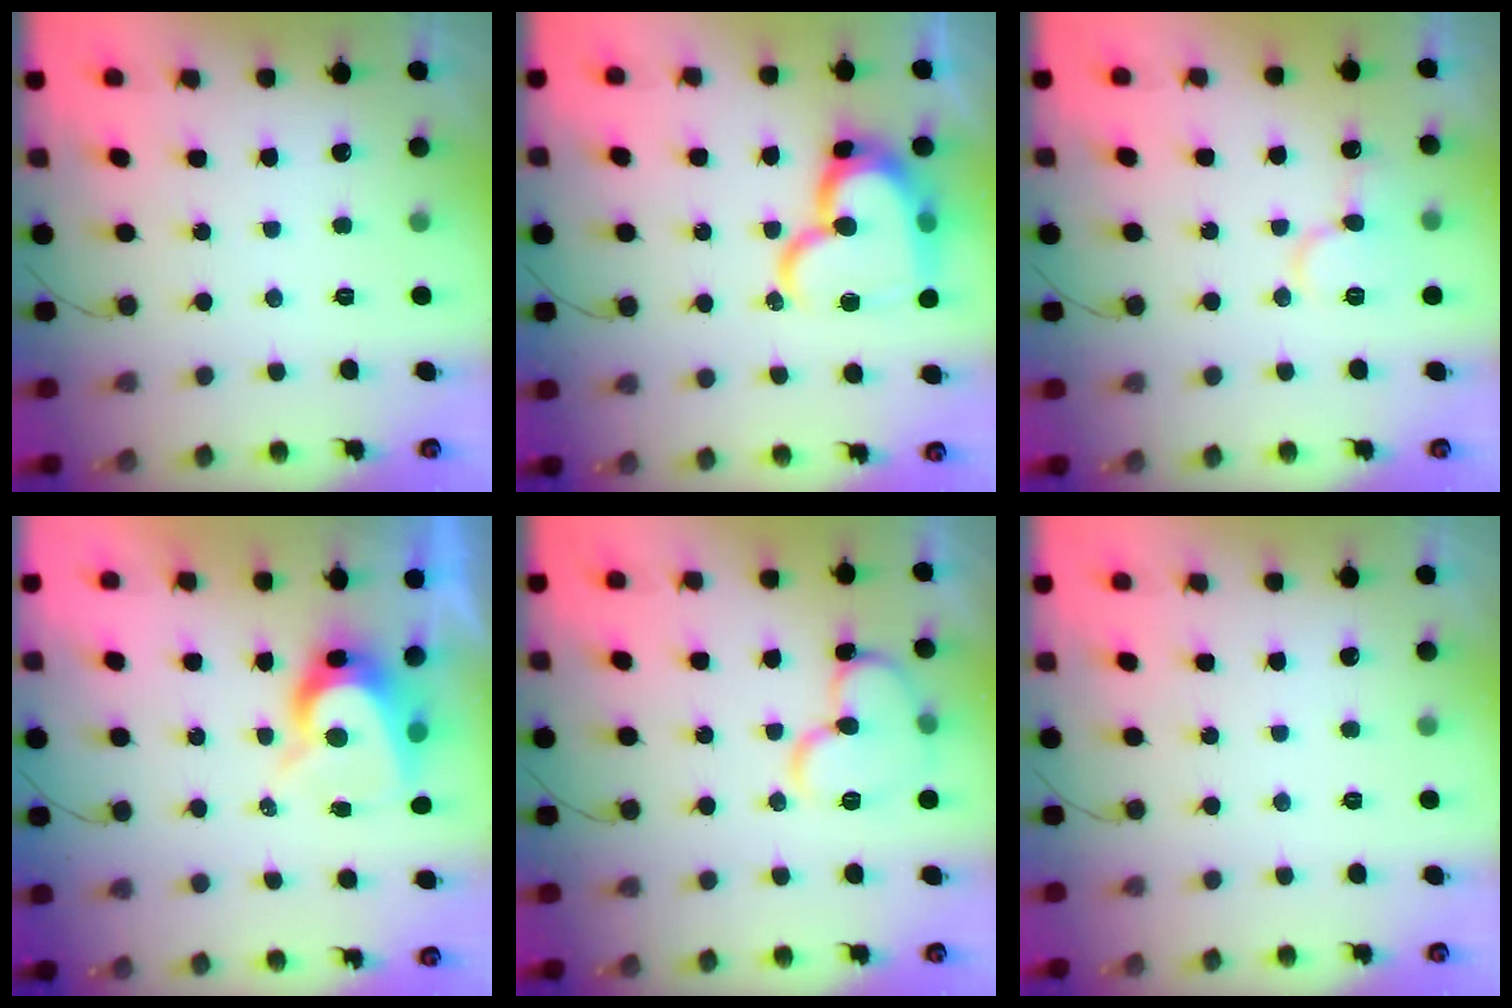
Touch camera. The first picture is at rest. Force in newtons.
{"total": 20.1, "press": 20.1, "slide": 1.5}
{"total": 10.4, "press": 10.3, "slide": 1.4}
{"total": 8.4, "press": 8.3, "slide": 0.6}
{"total": 11.9, "press": 11.8, "slide": 1.9}
{"total": 0.0}